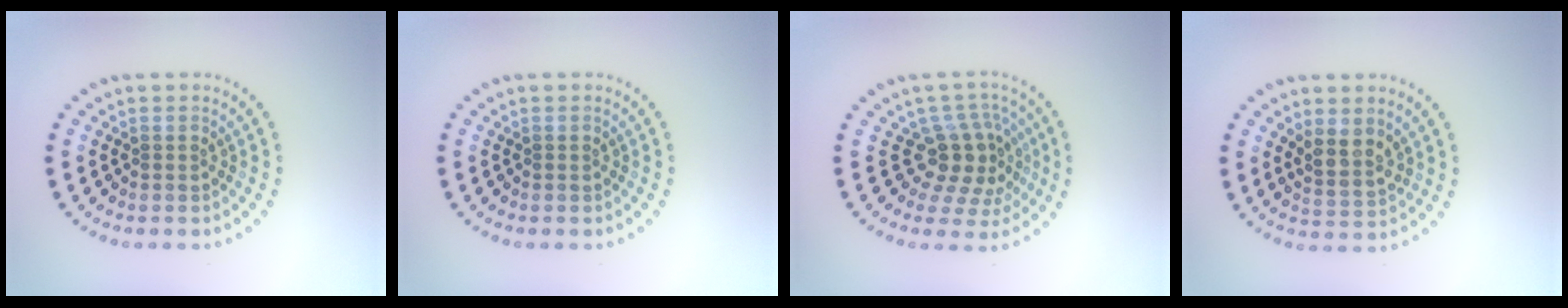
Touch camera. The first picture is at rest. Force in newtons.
{"total": 0.0}
{"total": 4.3, "press": 3.1, "slide": 2.9}
{"total": 2.4, "press": 2.1, "slide": 1.1}